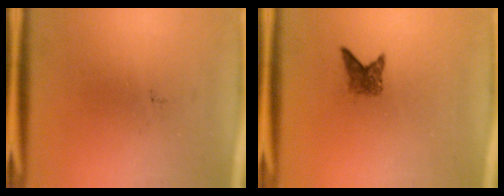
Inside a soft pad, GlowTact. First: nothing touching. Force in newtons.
{"total": 2.1}